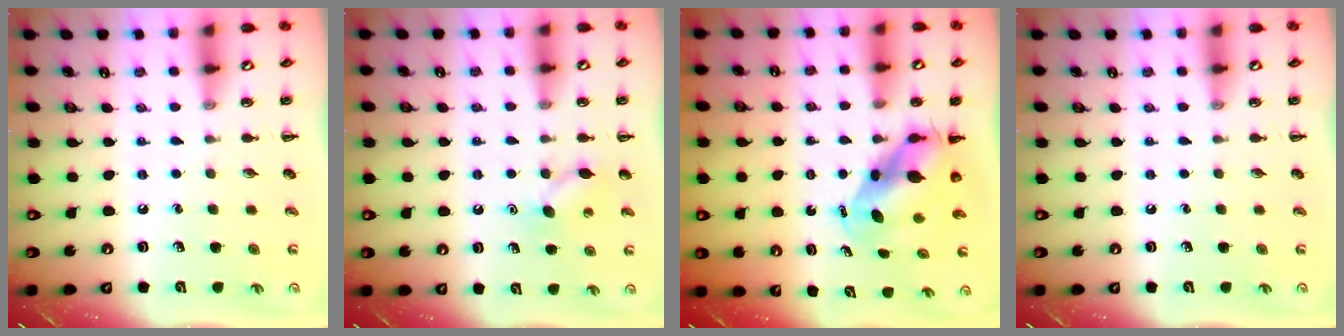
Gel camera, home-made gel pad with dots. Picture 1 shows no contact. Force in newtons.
{"total": 8.0, "press": 7.8, "slide": 1.7}
{"total": 7.1, "press": 6.9, "slide": 1.6}
{"total": 0.0}